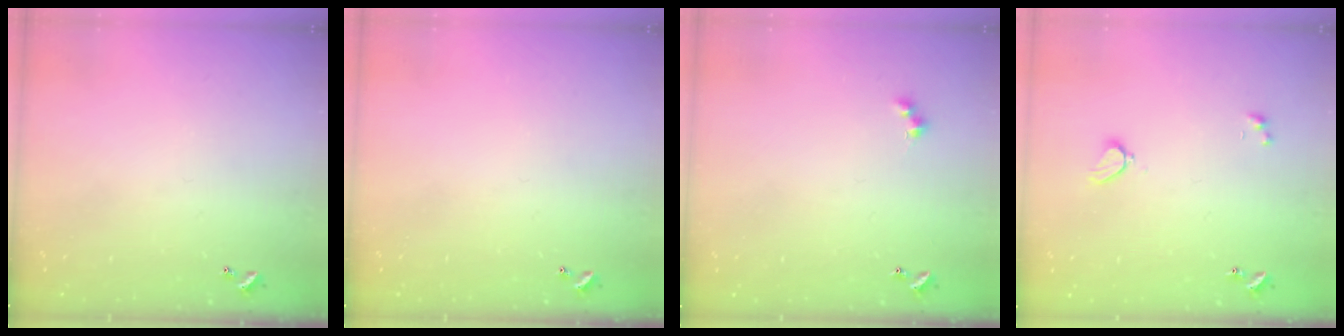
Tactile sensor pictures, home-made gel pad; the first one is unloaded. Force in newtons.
{"total": 0.0}
{"total": 3.0, "press": 2.9, "slide": 0.5}
{"total": 2.1, "press": 2.0, "slide": 0.5}